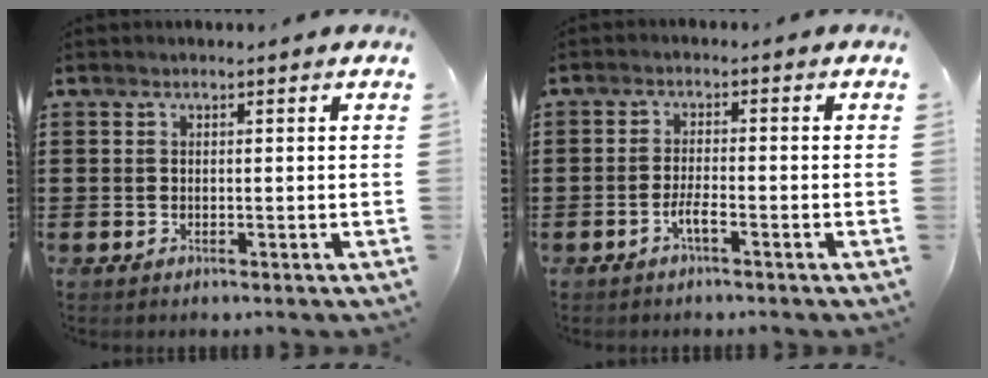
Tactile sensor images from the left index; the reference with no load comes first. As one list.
[{"total": 2.6, "force": [-1.5, 0.3, 2.1], "torque": [-0.044, 0.000, -0.030]}]